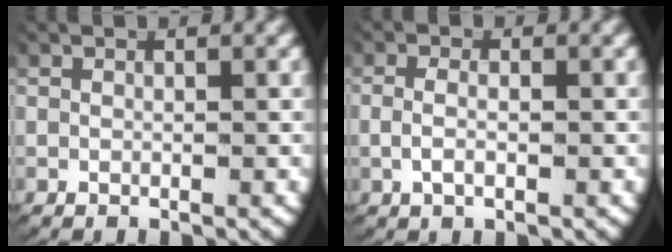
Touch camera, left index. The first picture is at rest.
{"total": 2.2, "force": [-0.7, 1.0, 1.8], "torque": [-0.045, -0.009, -0.008]}